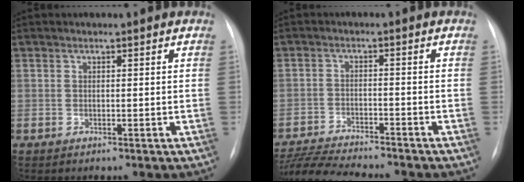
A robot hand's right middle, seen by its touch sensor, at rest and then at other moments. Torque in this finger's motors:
{"motor_torque": [0.26, -0.33, 0.10, 0.02]}